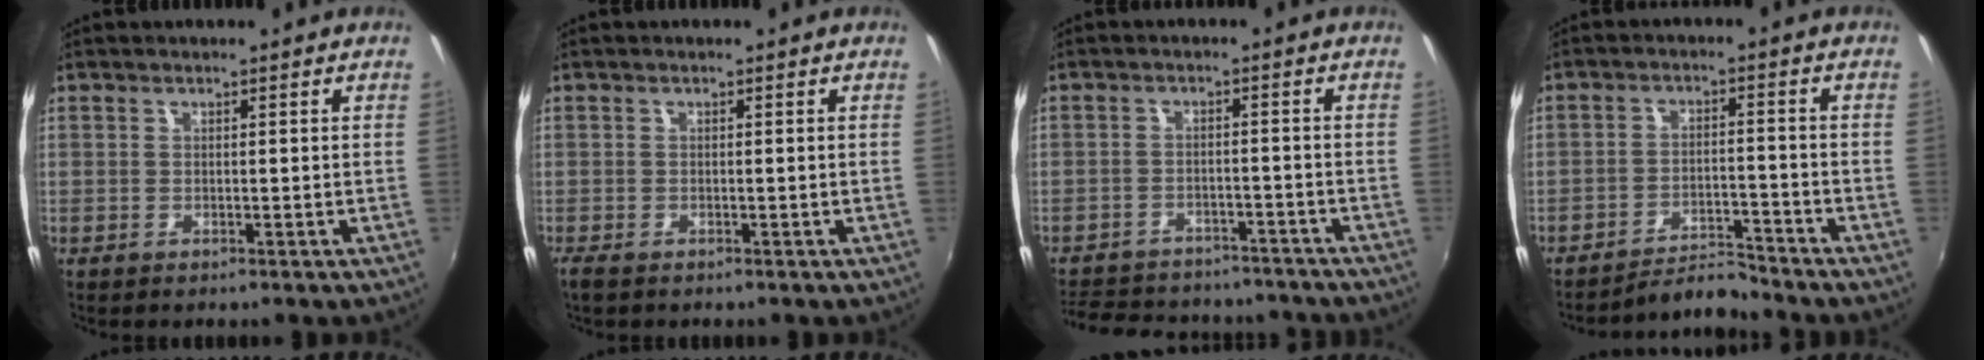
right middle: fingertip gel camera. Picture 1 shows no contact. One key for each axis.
{"total": 1.8, "fx": -1.4, "fy": 0.6, "fz": 0.9, "tx": -0.019, "ty": -0.006, "tz": -0.024}
{"total": 20.0, "fx": -17.0, "fy": 7.6, "fz": 7.5, "tx": -0.165, "ty": 0.011, "tz": -0.222}
{"total": 5.1, "fx": -5.1, "fy": -0.6, "fz": 0.0, "tx": -0.015, "ty": 0.013, "tz": -0.088}